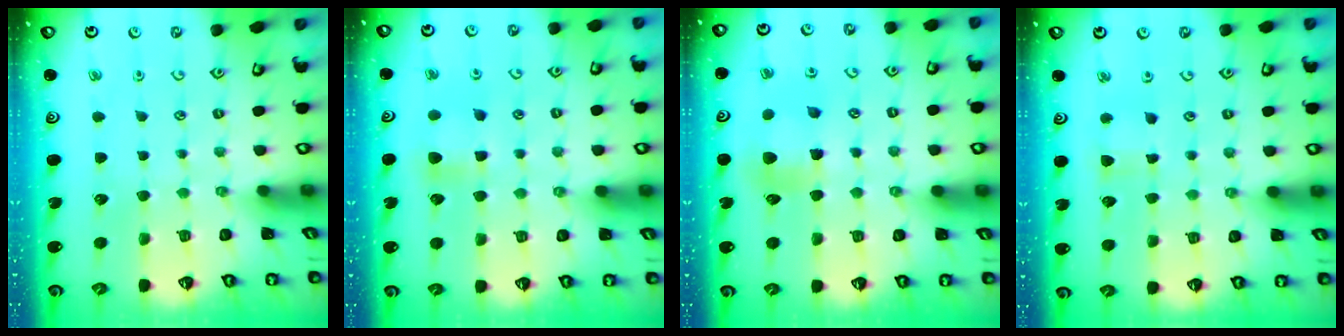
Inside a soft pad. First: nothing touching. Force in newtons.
{"total": 6.2, "press": 6.1, "slide": 0.7}
{"total": 6.0, "press": 5.9, "slide": 0.5}
{"total": 3.7, "press": 3.6, "slide": 0.7}